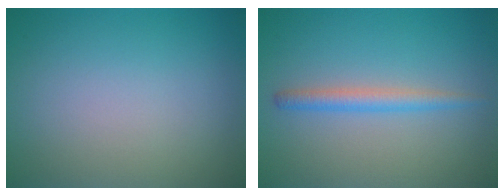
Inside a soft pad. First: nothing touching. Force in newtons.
{"total": 2.1, "press": 2.1, "slide": 0.1}